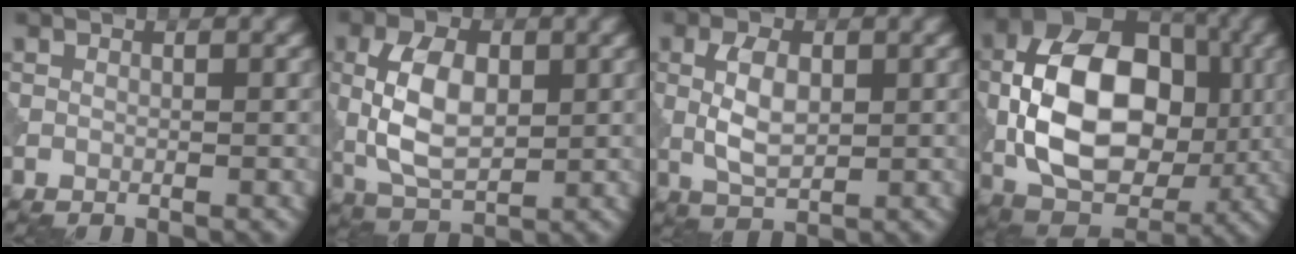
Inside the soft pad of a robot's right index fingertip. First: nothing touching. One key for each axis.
{"total": 6.4, "fx": 0.4, "fy": 3.6, "fz": 5.2, "tx": -0.108, "ty": 0.004, "tz": 0.007}
{"total": 4.0, "fx": 0.4, "fy": 2.1, "fz": 3.4, "tx": -0.073, "ty": 0.003, "tz": 0.010}
{"total": 13.4, "fx": -0.6, "fy": 8.8, "fz": 10.1, "tx": -0.178, "ty": 0.011, "tz": -0.018}